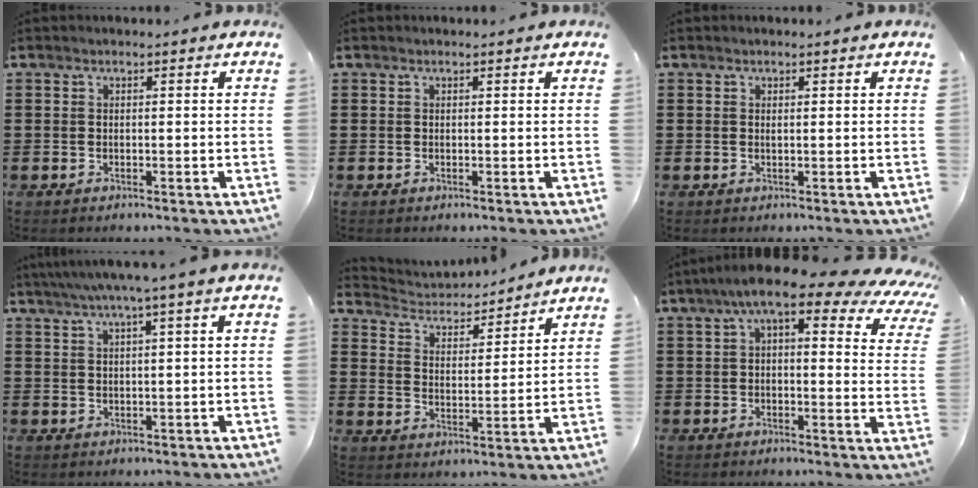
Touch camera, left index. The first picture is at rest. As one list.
[{"total": 0.0}, {"total": 0.0}, {"total": 3.0, "force": [1.5, 0.0, 2.5], "torque": [-0.052, 0.004, 0.026]}, {"total": 3.5, "force": [3.5, 0.6, 0.2], "torque": [-0.027, -0.030, 0.054]}, {"total": 9.4, "force": [6.2, 2.3, 6.8], "torque": [-0.122, -0.022, 0.101]}]